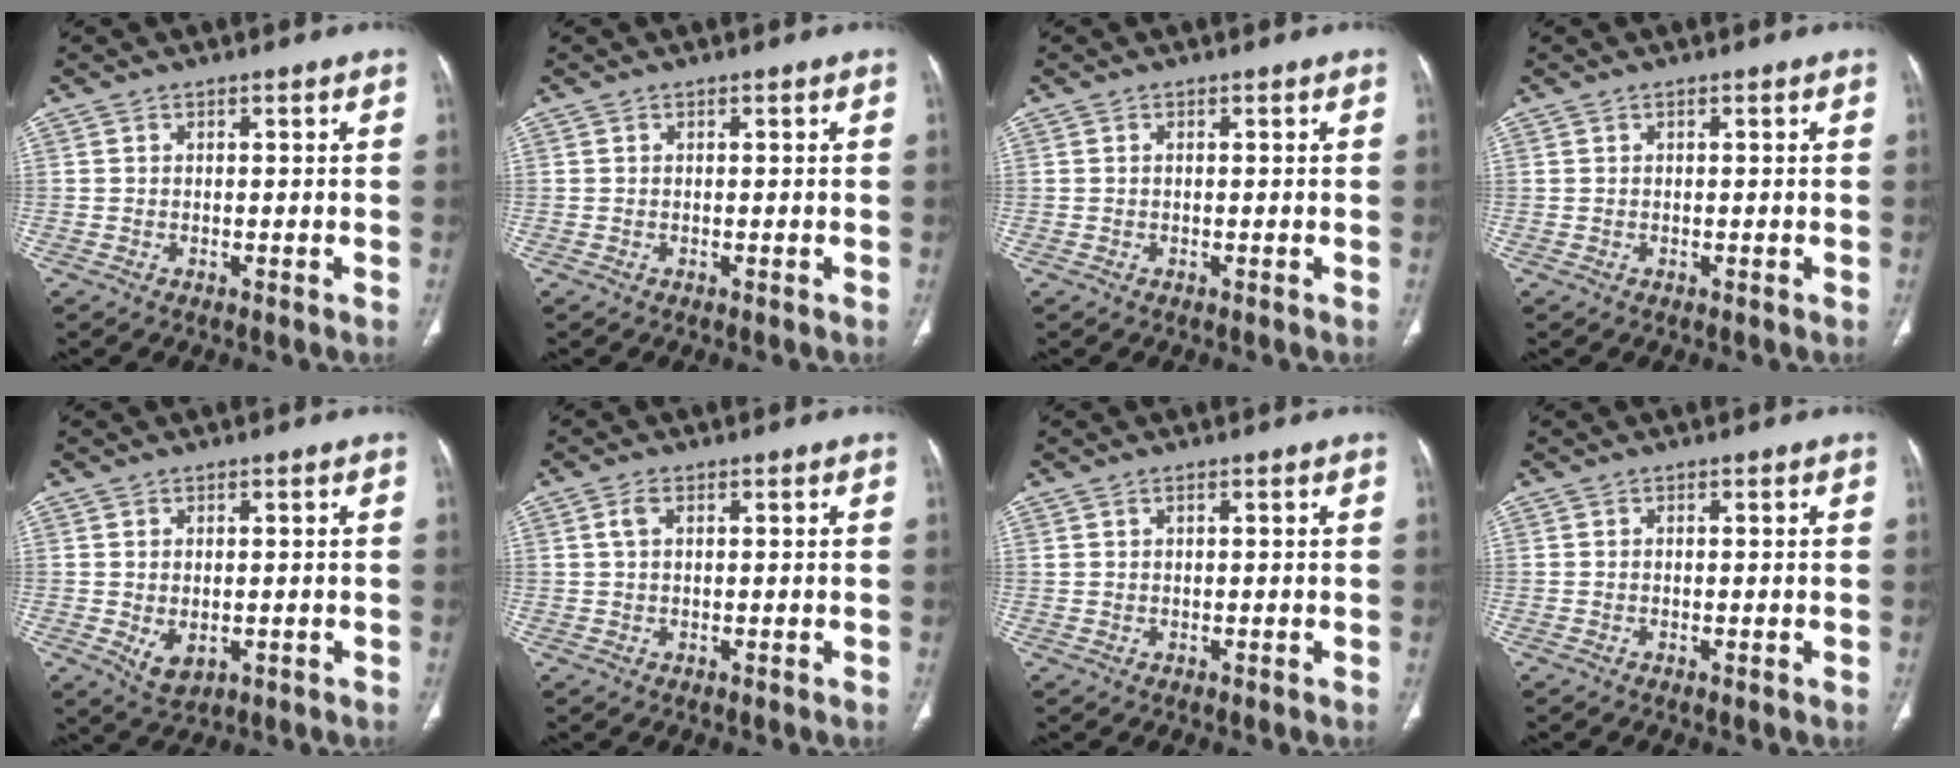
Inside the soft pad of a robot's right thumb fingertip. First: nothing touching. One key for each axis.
{"total": 0.0}
{"total": 0.0}
{"total": 0.0}
{"total": 4.0, "fx": -0.6, "fy": 2.5, "fz": 3.1, "tx": -0.048, "ty": -0.008, "tz": 0.006}
{"total": 2.2, "fx": 0.8, "fy": 1.1, "fz": 1.6, "tx": -0.038, "ty": 0.009, "tz": 0.020}
{"total": 0.7, "fx": 0.5, "fy": 0.3, "fz": 0.5, "tx": -0.011, "ty": 0.003, "tz": 0.012}
{"total": 0.0}